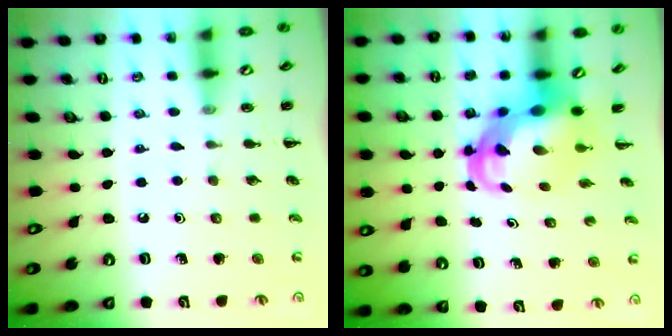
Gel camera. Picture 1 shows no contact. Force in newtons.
{"total": 6.0, "press": 5.8, "slide": 1.6}